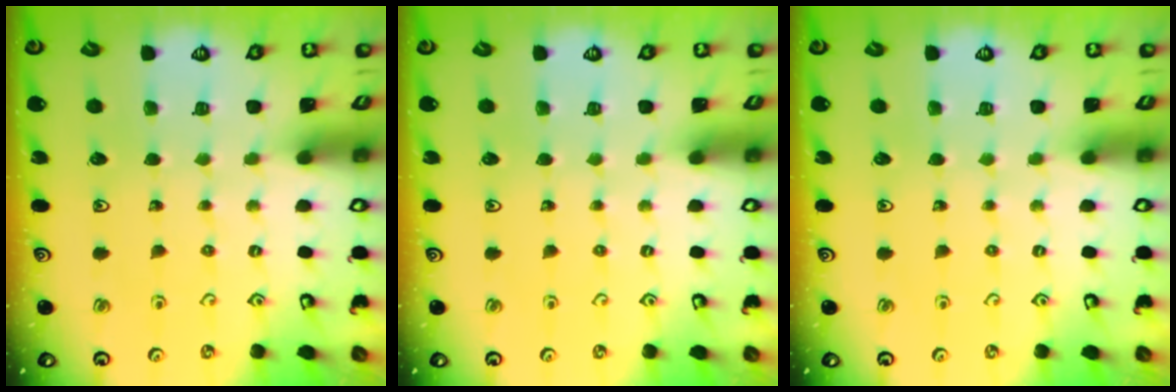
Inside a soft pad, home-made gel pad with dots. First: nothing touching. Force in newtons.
{"total": 0.0}
{"total": 0.0}